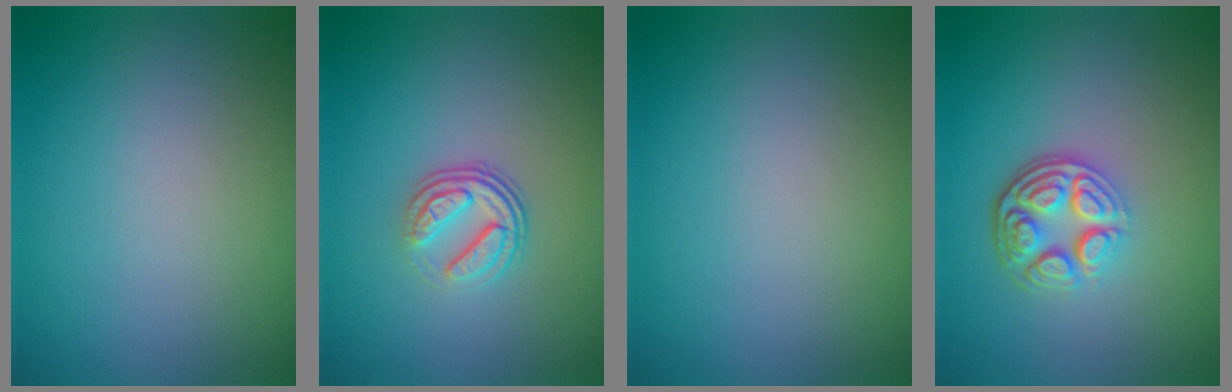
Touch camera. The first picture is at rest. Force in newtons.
{"total": 3.5, "press": 2.4, "slide": 2.5}
{"total": 0.0}
{"total": 4.8, "press": 3.4, "slide": 3.4}